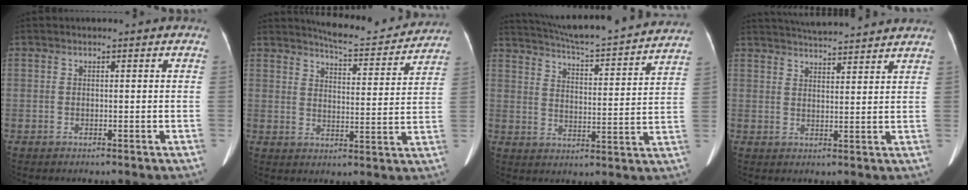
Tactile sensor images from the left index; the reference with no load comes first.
{"total": 12.4, "force": [11.9, 1.8, 3.0], "torque": [-0.040, -0.013, 0.149]}
{"total": 25.4, "force": [23.5, 1.6, 9.6], "torque": [-0.159, -0.033, 0.308]}
{"total": 12.2, "force": [11.5, 0.6, 4.2], "torque": [-0.073, 0.021, 0.158]}